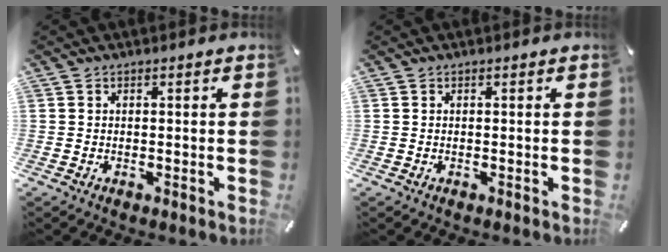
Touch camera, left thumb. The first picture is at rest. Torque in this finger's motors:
{"motor_torque": [0.00, 0.00, 0.02, 0.02, 0.00]}